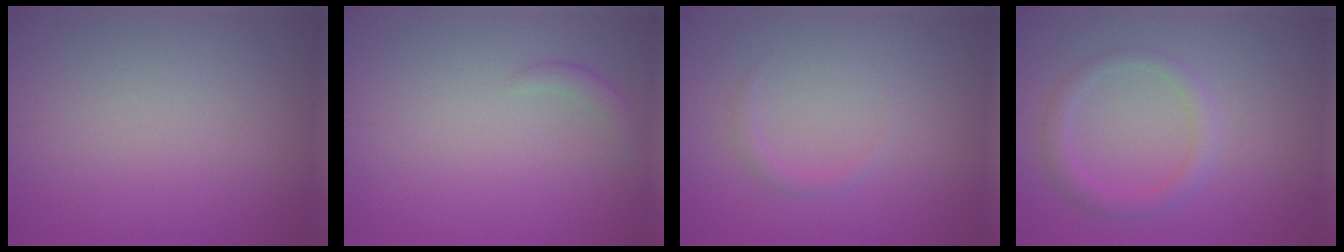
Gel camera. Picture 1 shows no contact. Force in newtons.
{"total": 1.0, "press": 1.0, "slide": 0.0}
{"total": 0.9, "press": 0.9, "slide": 0.1}
{"total": 2.3, "press": 2.3, "slide": 0.2}